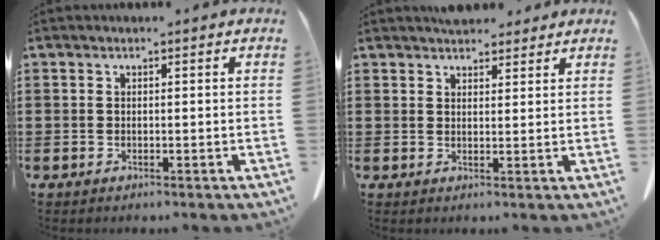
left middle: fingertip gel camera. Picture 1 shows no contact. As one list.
[{"total": 3.0, "force": [2.9, 0.8, 0.6], "torque": [-0.018, -0.005, 0.056]}]